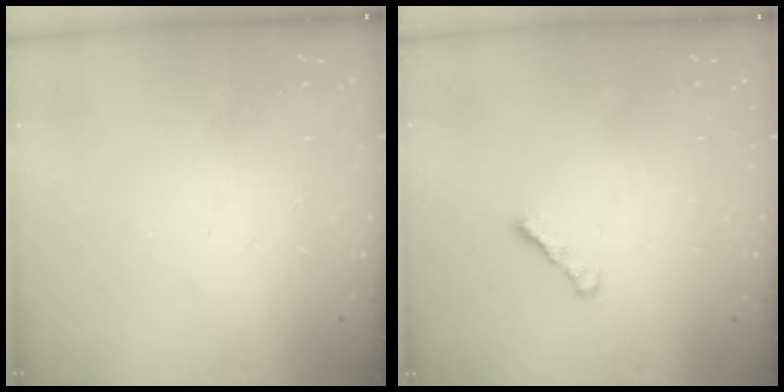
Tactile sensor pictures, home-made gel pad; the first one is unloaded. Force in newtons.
{"total": 2.5, "press": 2.4, "slide": 0.6}